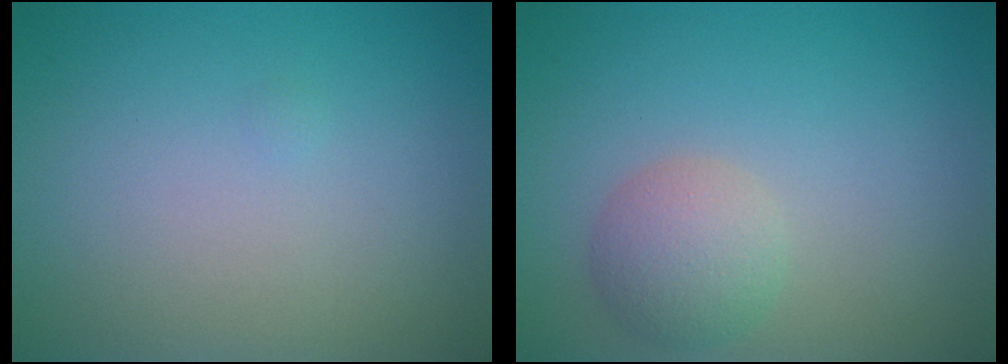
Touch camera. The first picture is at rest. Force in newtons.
{"total": 3.0, "press": 3.0, "slide": 0.1}